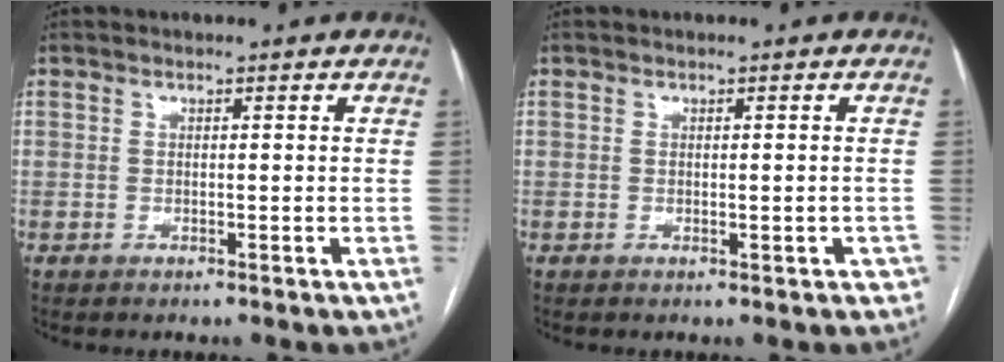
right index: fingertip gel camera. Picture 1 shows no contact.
{"total": 1.1, "force": [-0.5, 0.5, 0.9], "torque": [-0.007, 0.001, -0.001]}